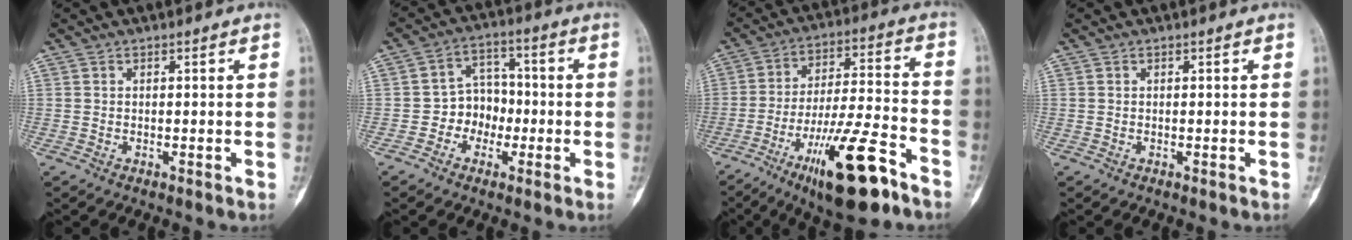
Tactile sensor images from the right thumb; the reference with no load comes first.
{"total": 7.0, "force": [-2.0, 5.9, 3.0], "torque": [-0.007, 0.030, -0.046]}
{"total": 18.4, "force": [-10.5, 4.5, 14.5], "torque": [-0.254, 0.058, -0.171]}
{"total": 0.0}